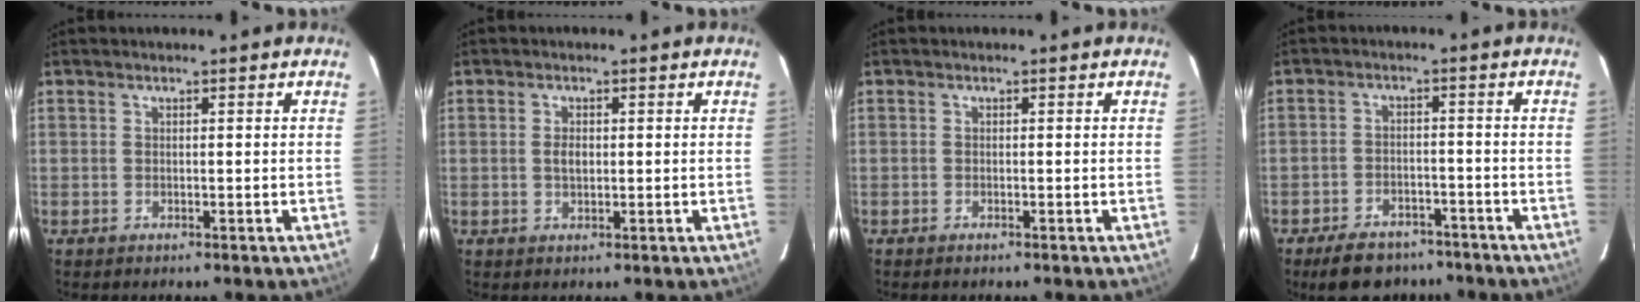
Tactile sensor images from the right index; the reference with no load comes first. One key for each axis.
{"total": 2.1, "fx": 0.1, "fy": 1.2, "fz": 1.6, "tx": -0.029, "ty": 0.002, "tz": 0.001}
{"total": 0.6, "fx": -0.6, "fy": 0.1, "fz": 0.1, "tx": -0.001, "ty": -0.002, "tz": -0.011}
{"total": 11.3, "fx": -8.9, "fy": 5.6, "fz": 4.2, "tx": -0.103, "ty": 0.009, "tz": -0.123}